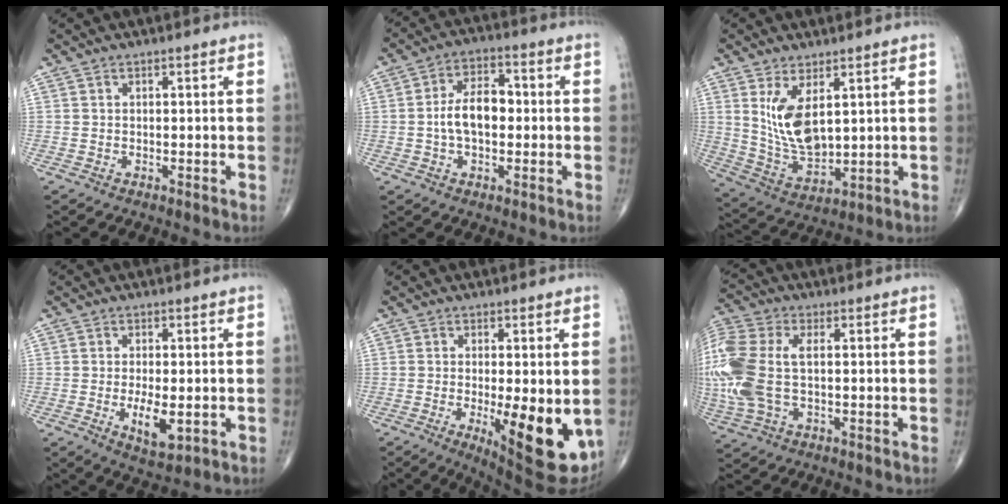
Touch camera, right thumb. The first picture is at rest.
{"total": 8.6, "force": [-0.4, 5.1, 7.0], "torque": [-0.114, 0.023, -0.014]}
{"total": 10.3, "force": [3.3, 4.8, 8.5], "torque": [-0.155, -0.029, 0.080]}
{"total": 6.2, "force": [-1.2, 2.6, 5.5], "torque": [-0.088, -0.012, -0.014]}
{"total": 14.1, "force": [-2.8, 4.4, 13.1], "torque": [-0.168, -0.026, -0.025]}
{"total": 16.5, "force": [0.4, 9.2, 13.7], "torque": [-0.371, 0.007, 0.011]}